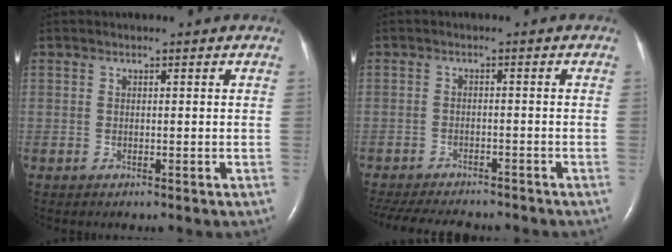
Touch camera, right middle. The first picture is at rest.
{"total": 13.9, "force": [-12.2, 3.5, 5.6], "torque": [-0.124, -0.014, -0.168]}